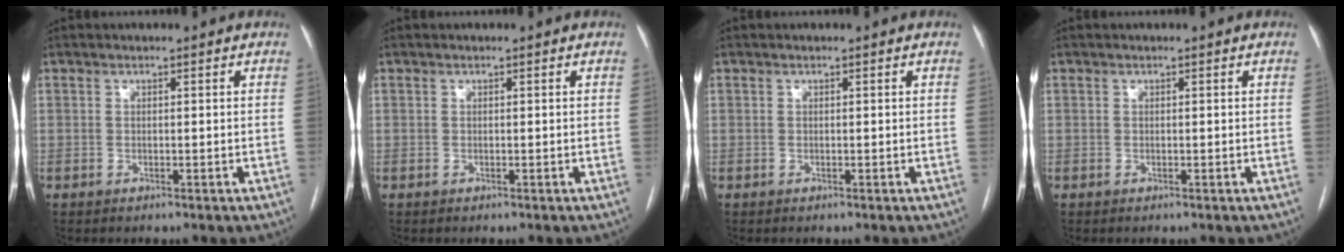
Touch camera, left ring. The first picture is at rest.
{"total": 0.0}
{"total": 0.0}
{"total": 0.0}